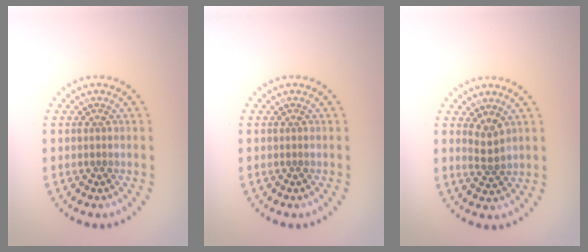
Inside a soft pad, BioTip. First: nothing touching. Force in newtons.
{"total": 0.0}
{"total": 1.8, "press": 1.6, "slide": 0.9}